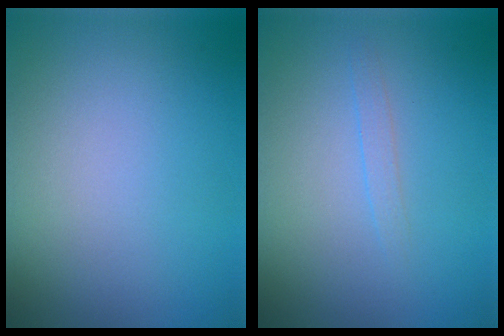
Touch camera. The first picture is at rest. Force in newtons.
{"total": 0.8, "press": 0.8, "slide": 0.1}